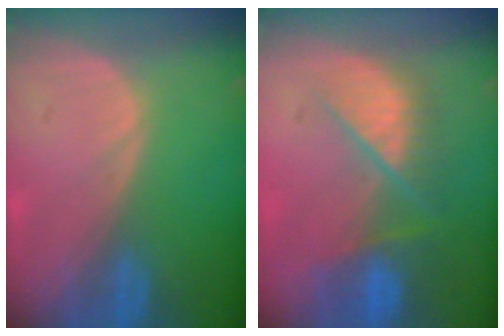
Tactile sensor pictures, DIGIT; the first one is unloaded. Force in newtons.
{"total": 9.0, "press": 7.7, "slide": 4.6}